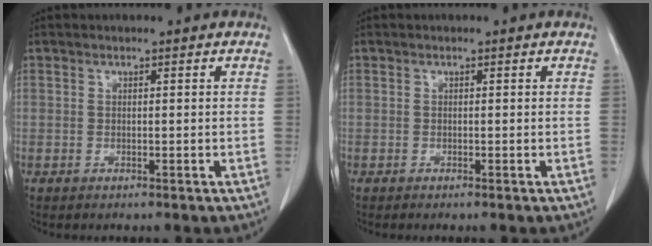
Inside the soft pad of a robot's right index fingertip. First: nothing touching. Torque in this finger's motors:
{"motor_torque": [0.05, -0.04, -0.04, 0.01]}